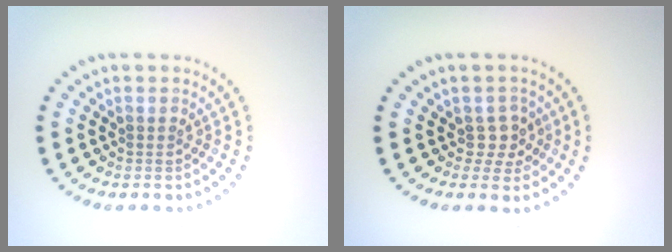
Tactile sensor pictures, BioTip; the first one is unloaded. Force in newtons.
{"total": 1.9, "press": 1.6, "slide": 1.0}